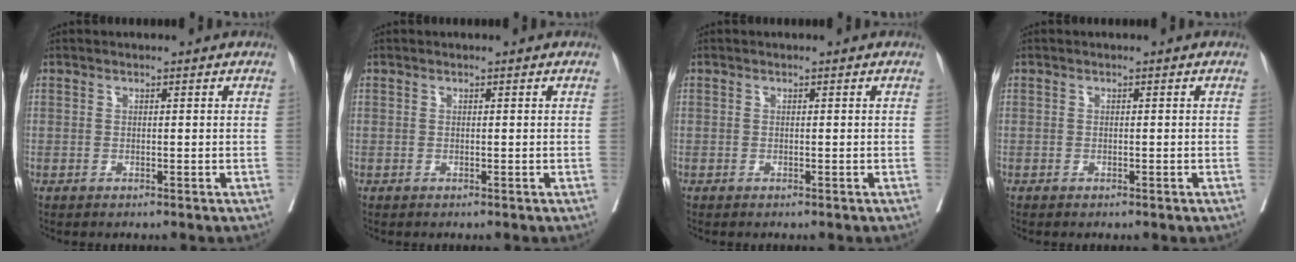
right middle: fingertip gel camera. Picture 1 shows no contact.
{"total": 0.0}
{"total": 0.0}
{"total": 0.8, "force": [-0.6, 0.3, 0.4], "torque": [-0.010, -0.002, -0.008]}